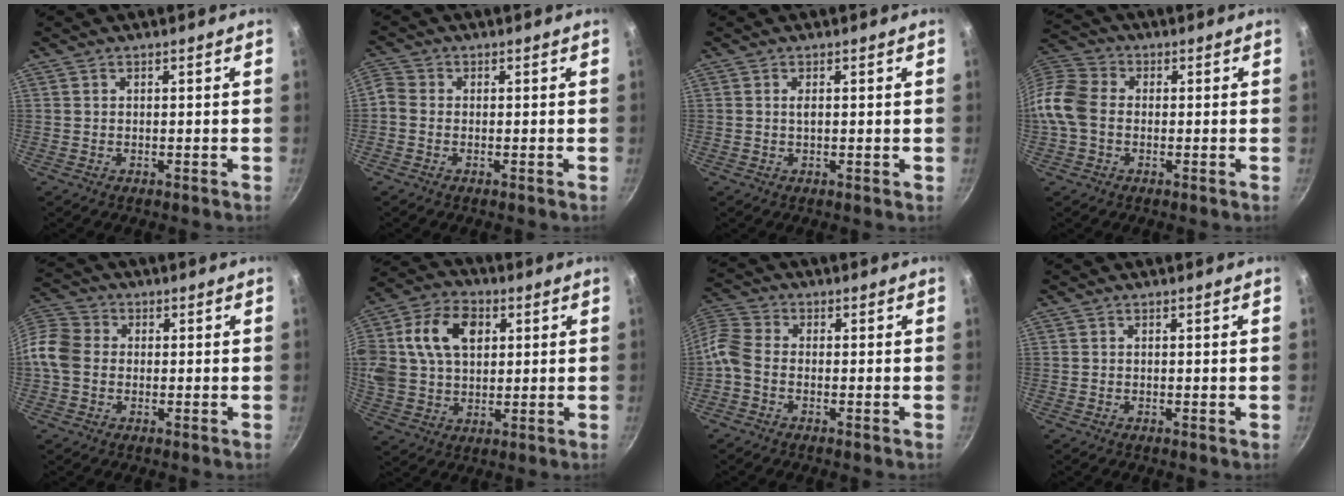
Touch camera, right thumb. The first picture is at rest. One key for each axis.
{"total": 3.1, "fx": -1.0, "fy": 2.5, "fz": 1.5, "tx": -0.037, "ty": 0.009, "tz": -0.036}
{"total": 1.2, "fx": 0.2, "fy": 0.4, "fz": 1.1, "tx": -0.018, "ty": 0.000, "tz": 0.001}
{"total": 9.7, "fx": -1.5, "fy": 7.4, "fz": 6.2, "tx": -0.113, "ty": 0.022, "tz": -0.053}
{"total": 10.4, "fx": -0.9, "fy": 8.6, "fz": 5.9, "tx": -0.109, "ty": 0.023, "tz": -0.039}
{"total": 19.7, "fx": 5.2, "fy": 14.1, "fz": 12.8, "tx": -0.254, "ty": 0.022, "tz": 0.086}
{"total": 7.6, "fx": -2.6, "fy": 5.3, "fz": 4.8, "tx": -0.115, "ty": 0.029, "tz": -0.074}
{"total": 0.0}